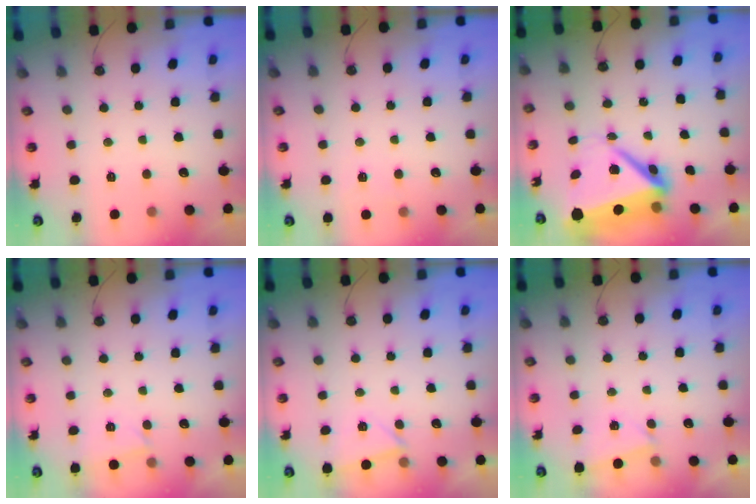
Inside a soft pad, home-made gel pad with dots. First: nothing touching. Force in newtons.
{"total": 3.0, "press": 2.4, "slide": 1.8}
{"total": 11.2, "press": 11.1, "slide": 1.2}
{"total": 1.7, "press": 1.7, "slide": 0.5}
{"total": 3.4, "press": 3.1, "slide": 1.6}
{"total": 2.1, "press": 0.8, "slide": 1.9}